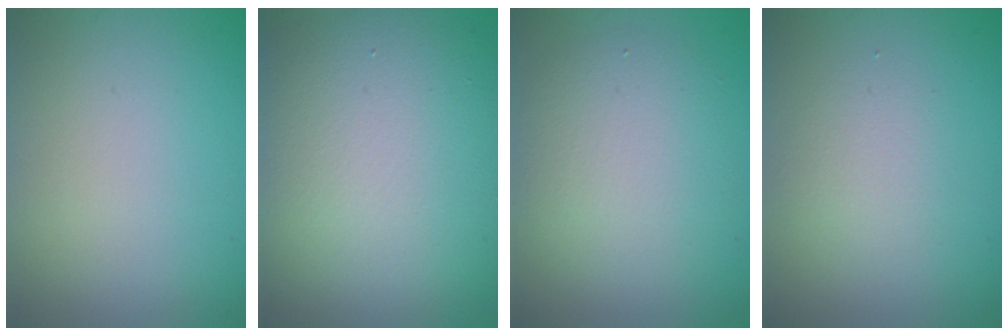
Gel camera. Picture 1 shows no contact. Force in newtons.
{"total": 13.3, "press": 13.3, "slide": 0.5}
{"total": 4.5, "press": 4.4, "slide": 0.4}
{"total": 2.1, "press": 2.1, "slide": 0.2}